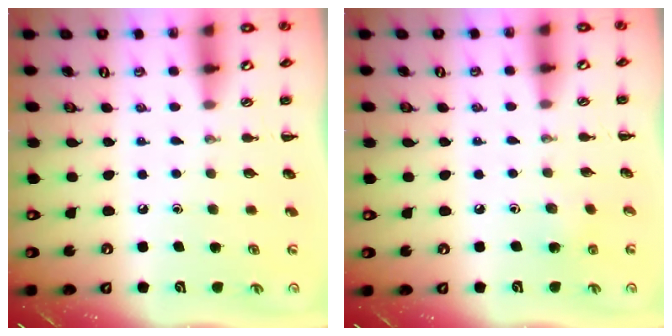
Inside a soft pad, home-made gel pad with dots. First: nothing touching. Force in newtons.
{"total": 3.7, "press": 3.5, "slide": 1.3}